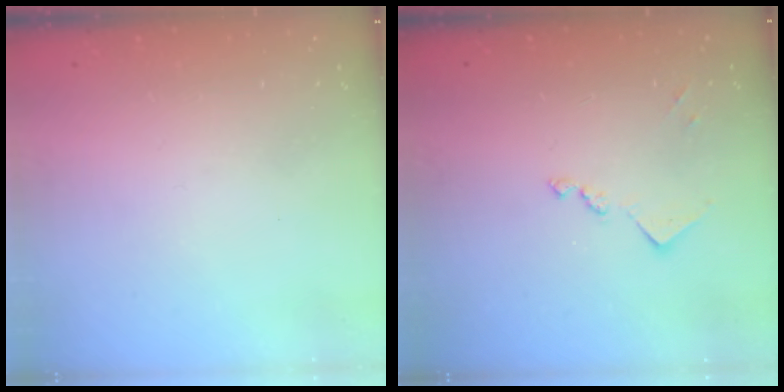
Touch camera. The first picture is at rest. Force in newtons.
{"total": 9.6, "press": 9.6, "slide": 0.4}